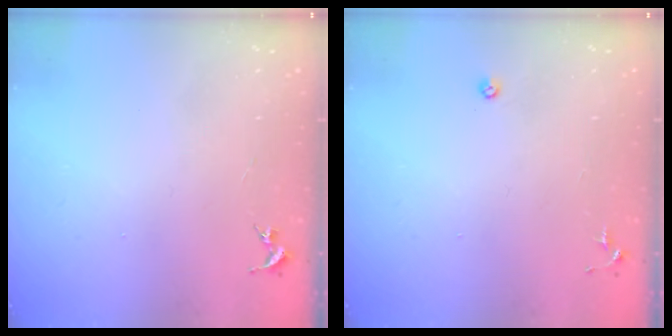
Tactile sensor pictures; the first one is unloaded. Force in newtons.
{"total": 3.5, "press": 3.4, "slide": 0.7}